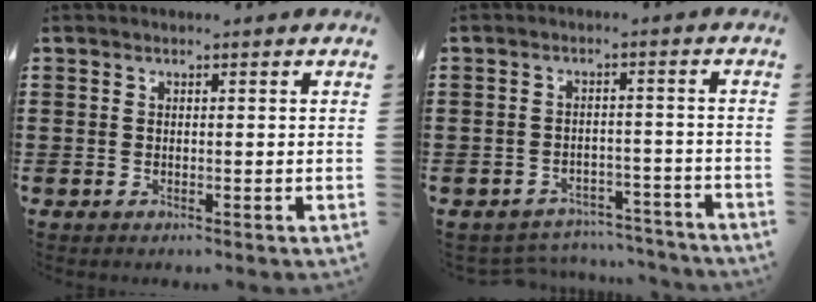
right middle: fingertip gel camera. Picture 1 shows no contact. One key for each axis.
{"total": 4.0, "fx": -3.9, "fy": 0.6, "fz": 0.2, "tx": -0.007, "ty": 0.006, "tz": -0.083}